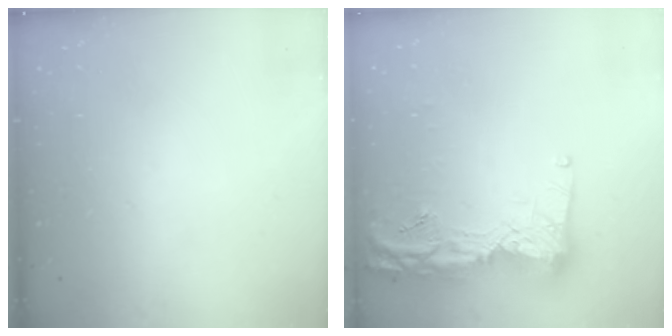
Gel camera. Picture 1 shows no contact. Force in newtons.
{"total": 16.7, "press": 16.6, "slide": 1.5}